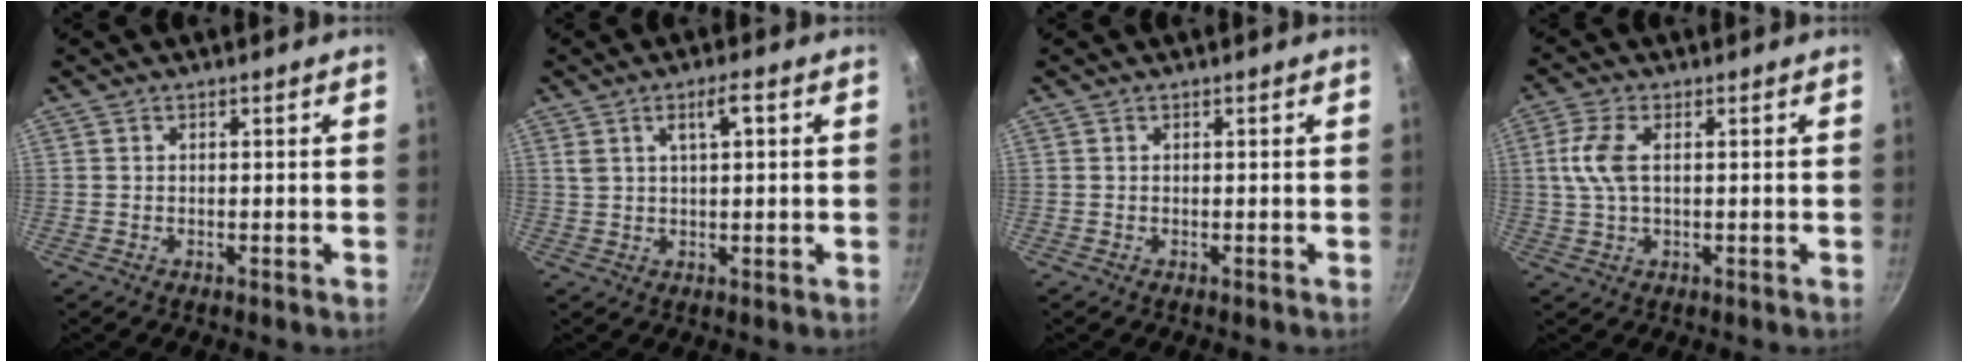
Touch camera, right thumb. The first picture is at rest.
{"total": 4.4, "force": [1.6, 1.3, 3.9], "torque": [-0.062, 0.009, 0.031]}
{"total": 0.0}
{"total": 6.3, "force": [1.0, 3.1, 5.4], "torque": [-0.120, 0.009, 0.017]}